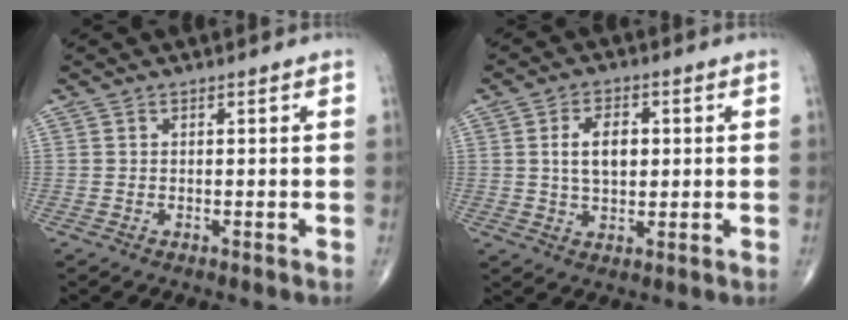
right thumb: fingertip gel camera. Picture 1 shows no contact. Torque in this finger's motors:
{"motor_torque": [0.50, 1.00, 0.38, -0.11, 0.14]}